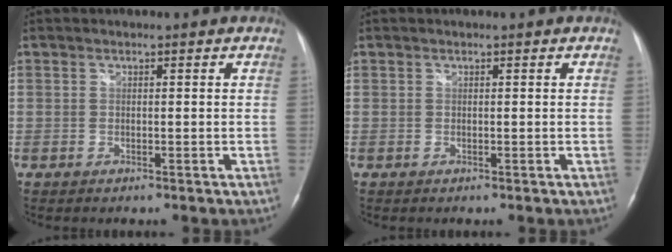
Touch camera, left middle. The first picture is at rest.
{"total": 0.0}